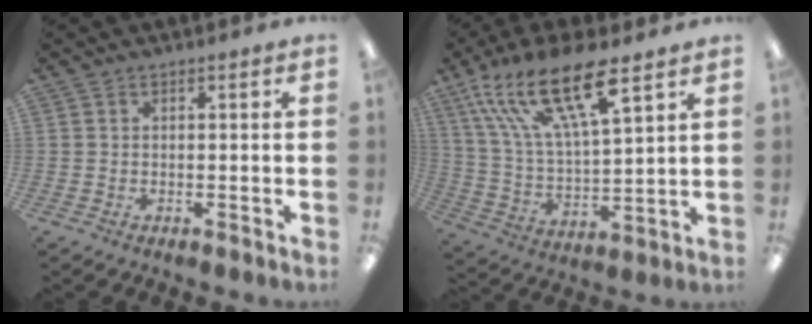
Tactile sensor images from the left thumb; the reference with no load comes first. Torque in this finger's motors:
{"motor_torque": [0.42, 0.47, 1.36, -1.41, 0.50]}